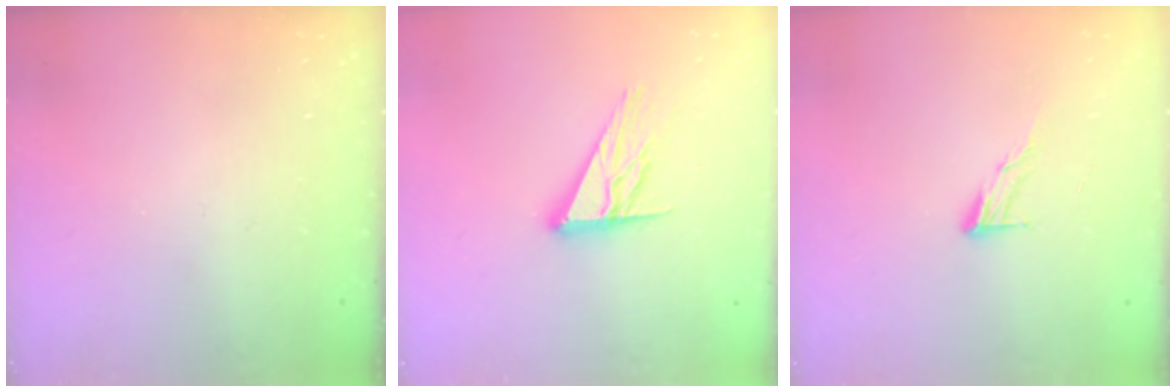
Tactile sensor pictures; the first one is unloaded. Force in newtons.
{"total": 12.3, "press": 12.3, "slide": 1.2}
{"total": 7.2, "press": 7.2, "slide": 0.6}